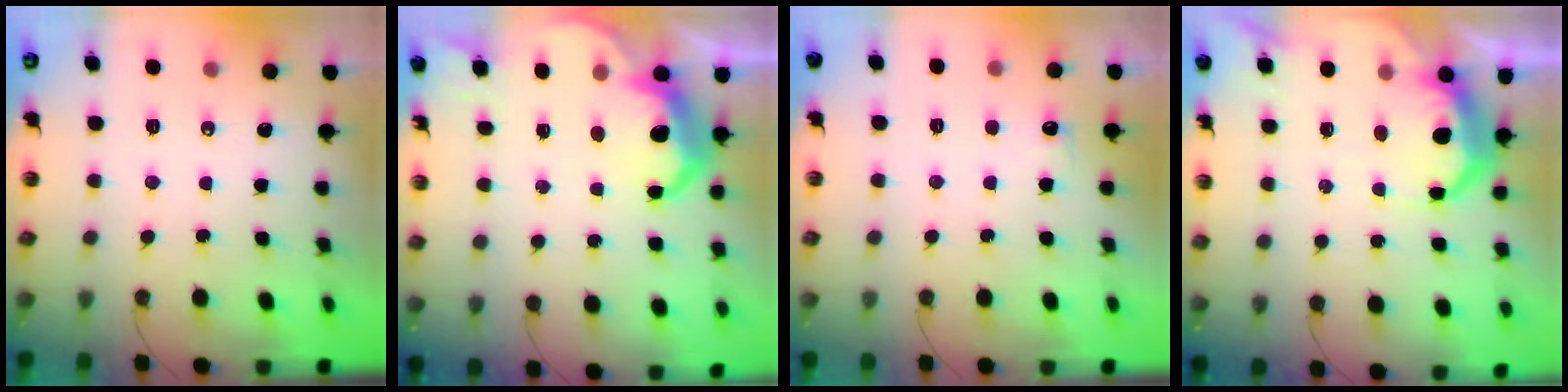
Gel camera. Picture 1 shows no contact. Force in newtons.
{"total": 8.1, "press": 8.1, "slide": 0.4}
{"total": 5.7, "press": 5.6, "slide": 1.2}
{"total": 9.6, "press": 9.5, "slide": 0.7}